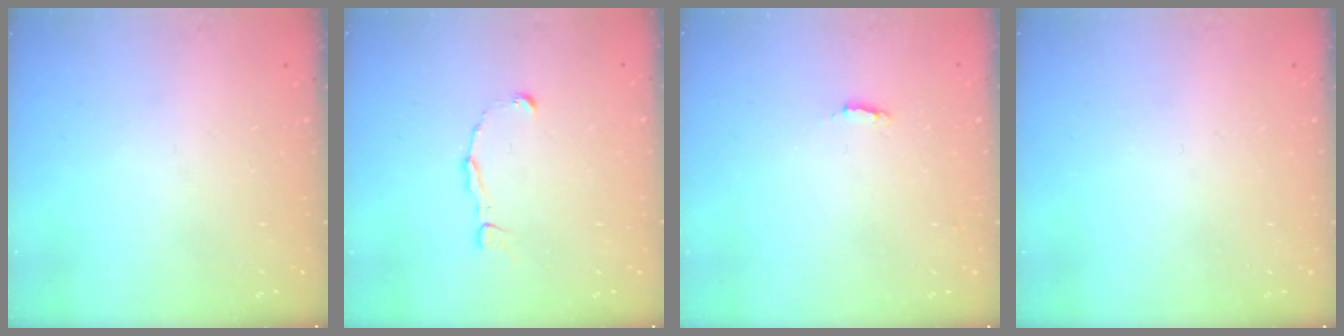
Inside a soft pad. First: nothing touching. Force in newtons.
{"total": 1.8, "press": 1.8, "slide": 0.1}
{"total": 2.3, "press": 2.2, "slide": 0.5}
{"total": 0.0}